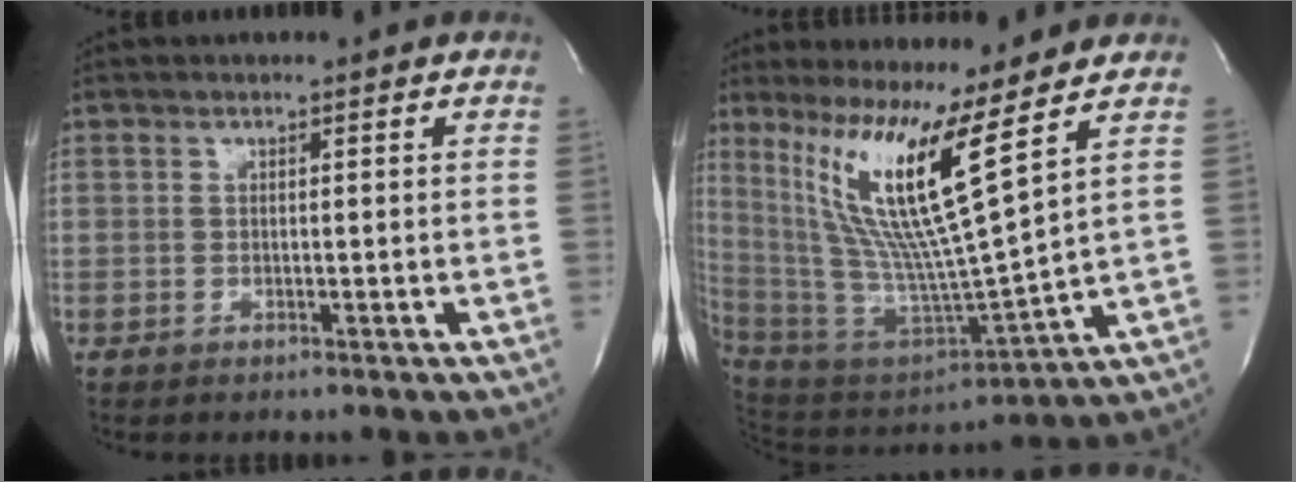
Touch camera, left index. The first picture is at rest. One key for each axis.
{"total": 16.9, "fx": 8.6, "fy": -1.9, "fz": 14.4, "tx": -0.284, "ty": -0.027, "tz": 0.156}